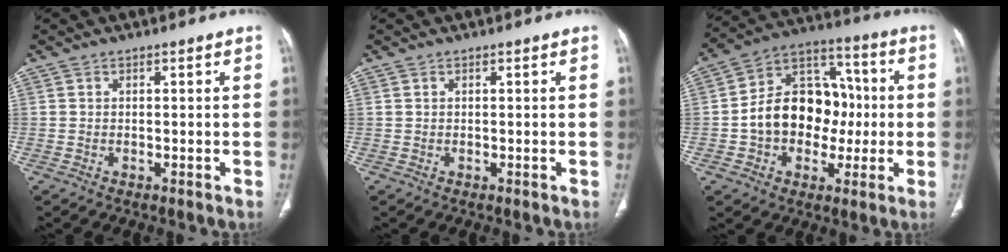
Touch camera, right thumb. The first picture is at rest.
{"total": 0.0}
{"total": 17.1, "force": [-1.3, 12.8, 11.3], "torque": [-0.135, 0.045, -0.022]}